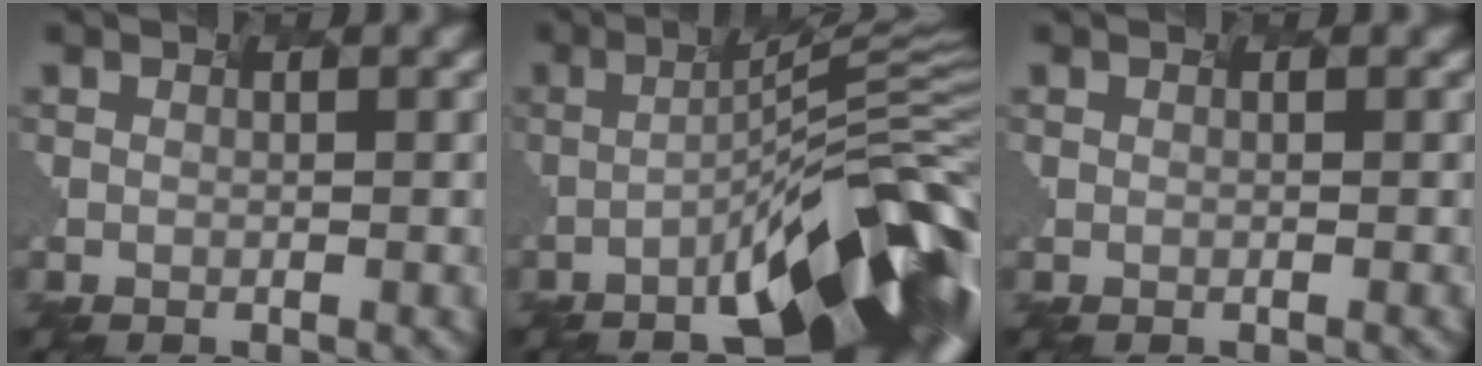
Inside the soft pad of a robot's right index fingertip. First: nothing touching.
{"total": 15.1, "force": [-6.7, 3.7, 13.0], "torque": [-0.161, 0.018, -0.098]}
{"total": 0.0}